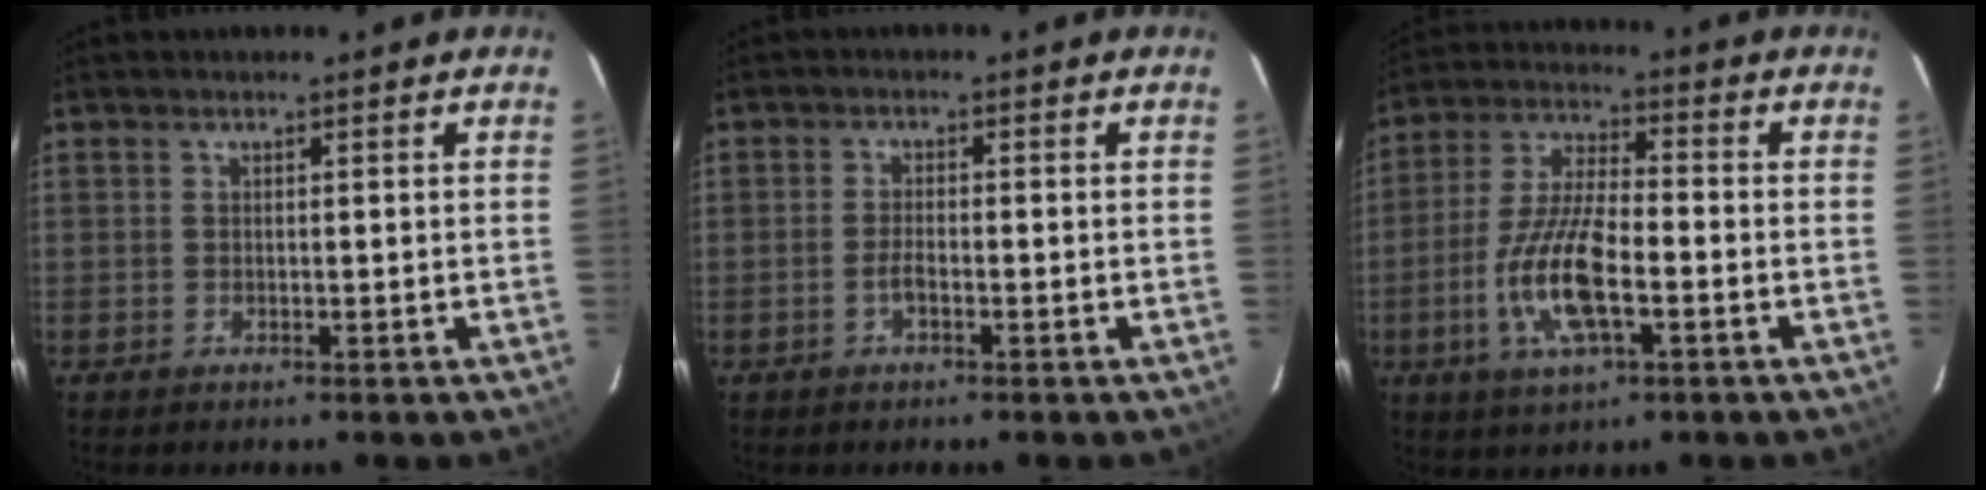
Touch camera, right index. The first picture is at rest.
{"total": 2.1, "force": [-1.1, 0.6, 1.7], "torque": [-0.040, 0.004, -0.023]}
{"total": 13.0, "force": [-4.2, 4.1, 11.5], "torque": [-0.244, -0.003, -0.083]}